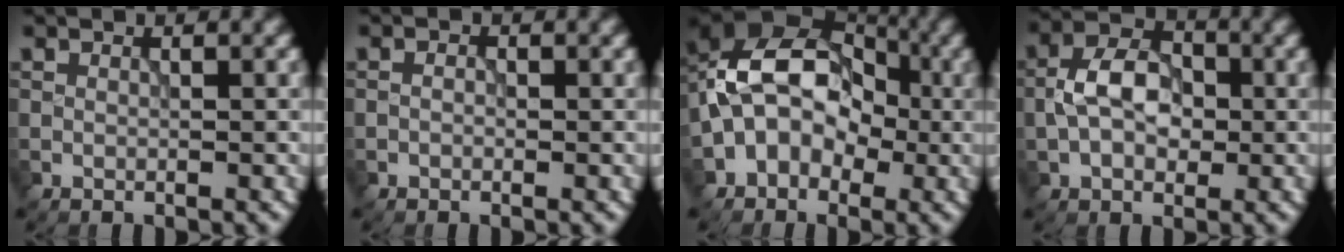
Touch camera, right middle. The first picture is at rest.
{"total": 0.5, "force": [-0.2, 0.4, 0.3], "torque": [-0.006, 0.001, -0.006]}
{"total": 10.9, "force": [-0.5, 8.3, 7.1], "torque": [-0.075, 0.042, -0.046]}
{"total": 5.3, "force": [-0.3, 3.6, 3.8], "torque": [-0.069, 0.010, -0.011]}